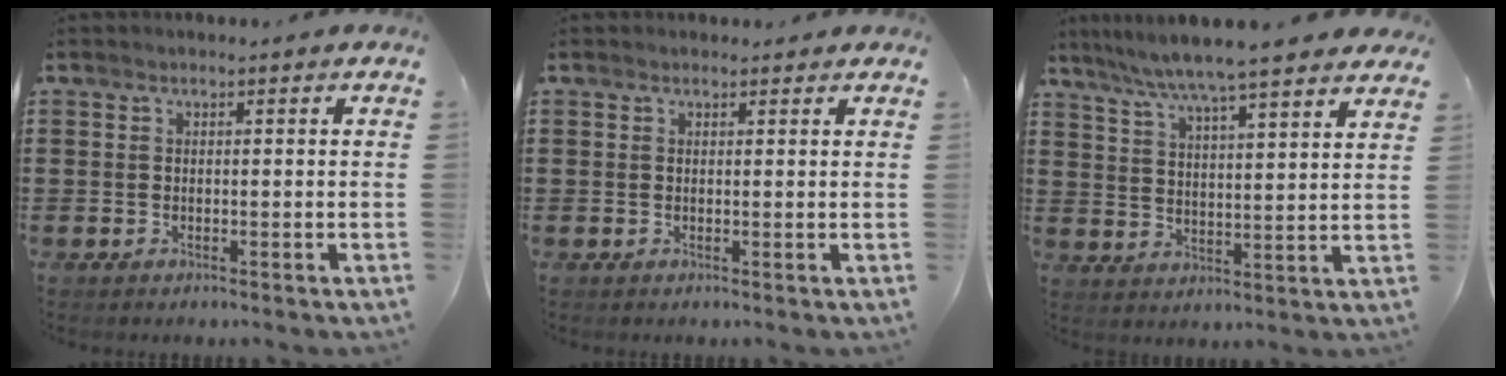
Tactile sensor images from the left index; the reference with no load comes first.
{"total": 0.6, "force": [0.5, 0.3, 0.2], "torque": [-0.005, 0.002, 0.011]}
{"total": 6.6, "force": [5.9, -0.3, 2.9], "torque": [-0.081, -0.031, 0.099]}